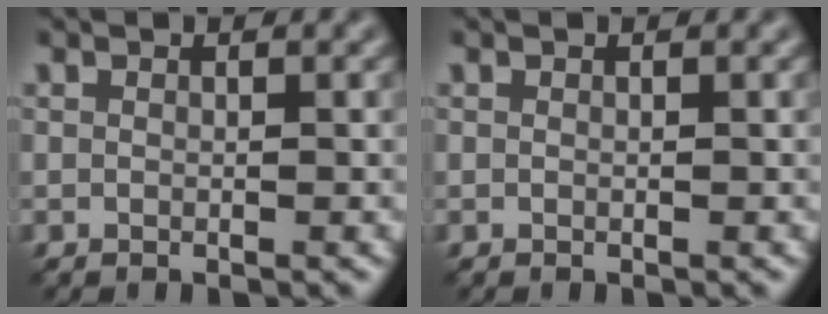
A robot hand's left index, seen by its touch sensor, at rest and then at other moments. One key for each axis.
{"total": 0.0}